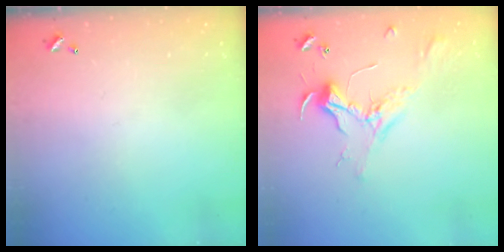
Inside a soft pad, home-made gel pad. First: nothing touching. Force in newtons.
{"total": 2.3, "press": 2.2, "slide": 0.9}